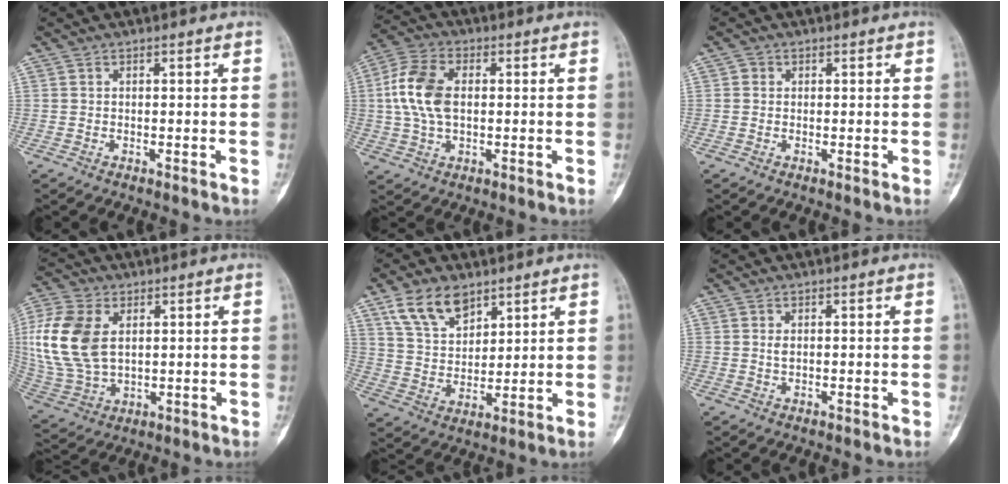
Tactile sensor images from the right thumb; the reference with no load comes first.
{"total": 10.6, "force": [0.9, 6.4, 8.3], "torque": [-0.179, 0.016, 0.015]}
{"total": 0.9, "force": [0.2, 0.9, 0.3], "torque": [0.001, 0.001, 0.000]}
{"total": 16.0, "force": [3.2, 10.3, 11.8], "torque": [-0.261, -0.006, 0.069]}
{"total": 10.2, "force": [6.5, 5.6, 5.4], "torque": [-0.084, -0.029, 0.132]}
{"total": 0.9, "force": [0.2, 0.4, 0.7], "torque": [-0.016, -0.002, 0.007]}